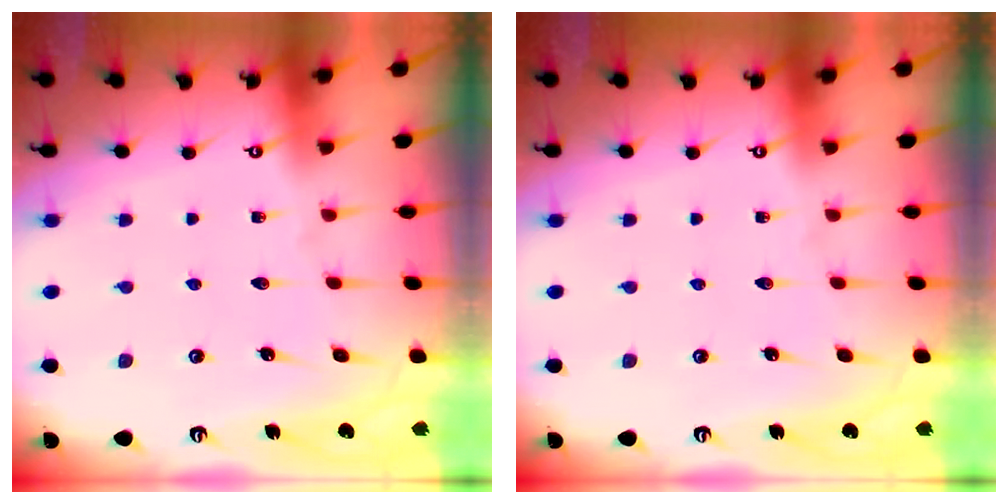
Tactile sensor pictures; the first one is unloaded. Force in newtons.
{"total": 0.0}